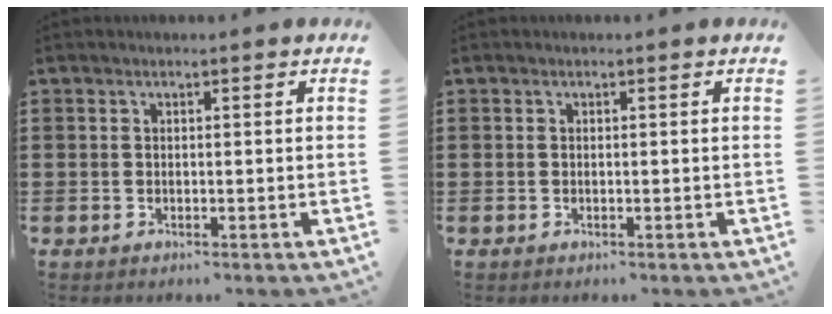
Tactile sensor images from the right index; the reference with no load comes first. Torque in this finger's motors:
{"motor_torque": [-0.02, 0.00, 0.00, -0.01]}